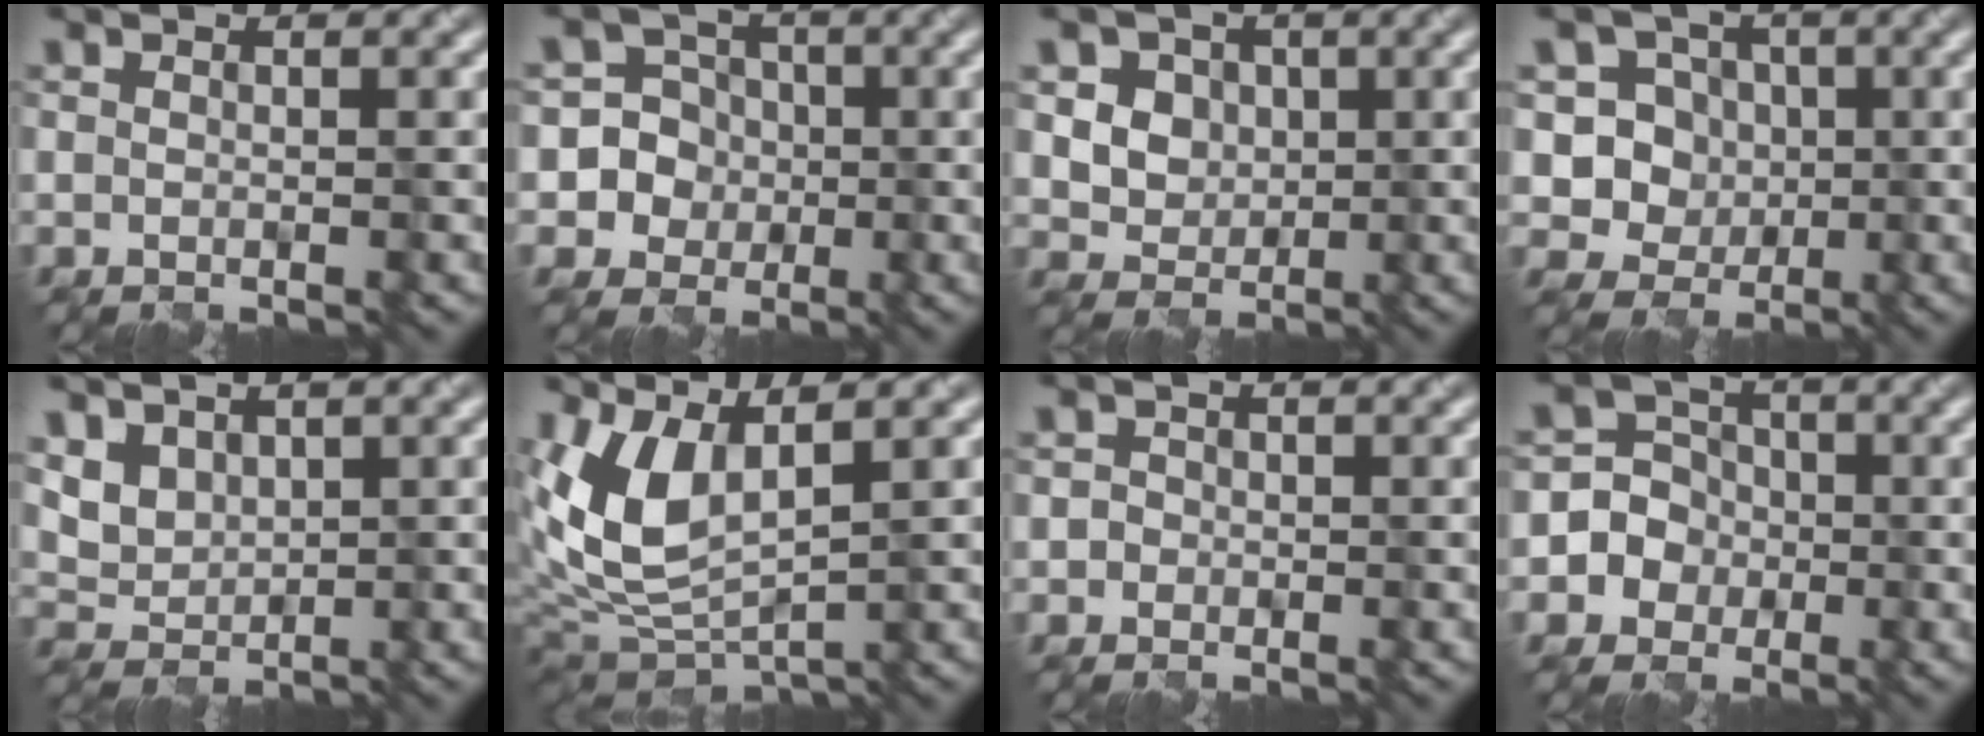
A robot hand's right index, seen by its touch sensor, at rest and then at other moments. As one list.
[{"total": 9.4, "force": [-0.7, 9.2, 1.8], "torque": [-0.062, 0.023, -0.013]}, {"total": 5.8, "force": [1.5, 5.0, 2.6], "torque": [-0.054, 0.008, 0.027]}, {"total": 6.9, "force": [0.3, 6.5, 2.3], "torque": [-0.042, 0.018, -0.010]}, {"total": 4.0, "force": [2.0, 2.8, 1.9], "torque": [-0.064, 0.000, 0.062]}, {"total": 6.0, "force": [2.0, 2.8, 4.8], "torque": [-0.116, -0.013, 0.049]}, {"total": 1.7, "force": [0.2, 1.6, 0.6], "torque": [0.004, 0.007, -0.006]}, {"total": 6.1, "force": [-1.2, 5.9, 1.0], "torque": [-0.014, 0.026, -0.050]}]